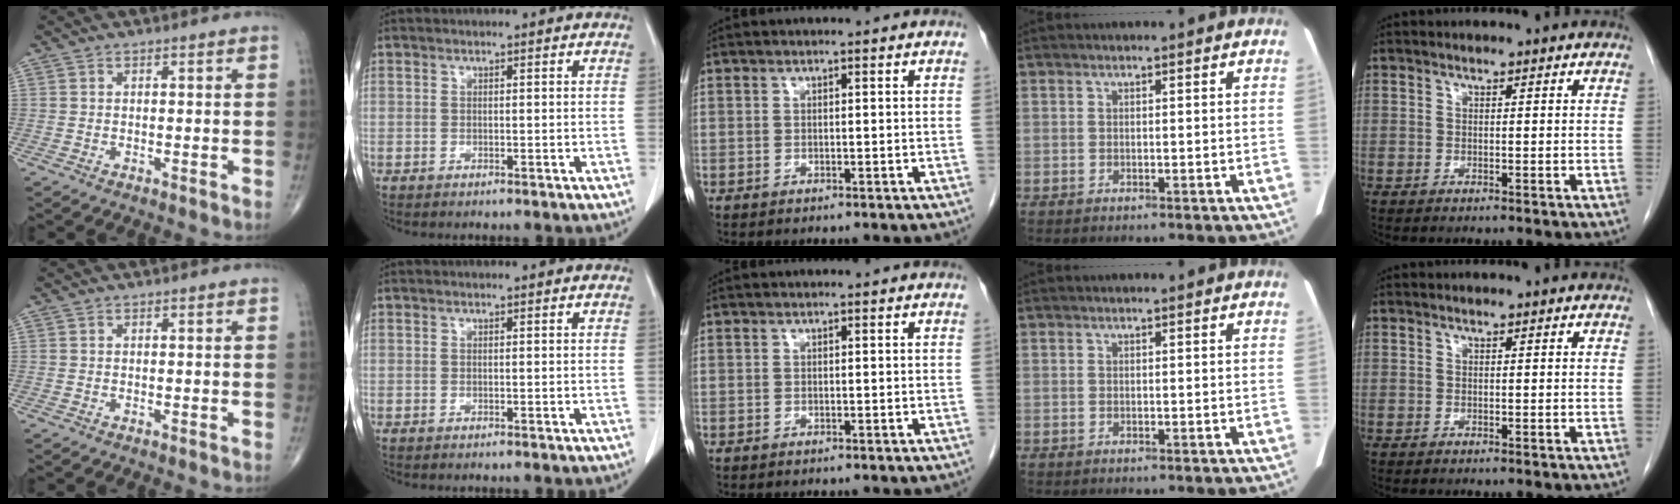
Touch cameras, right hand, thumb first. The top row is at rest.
{}